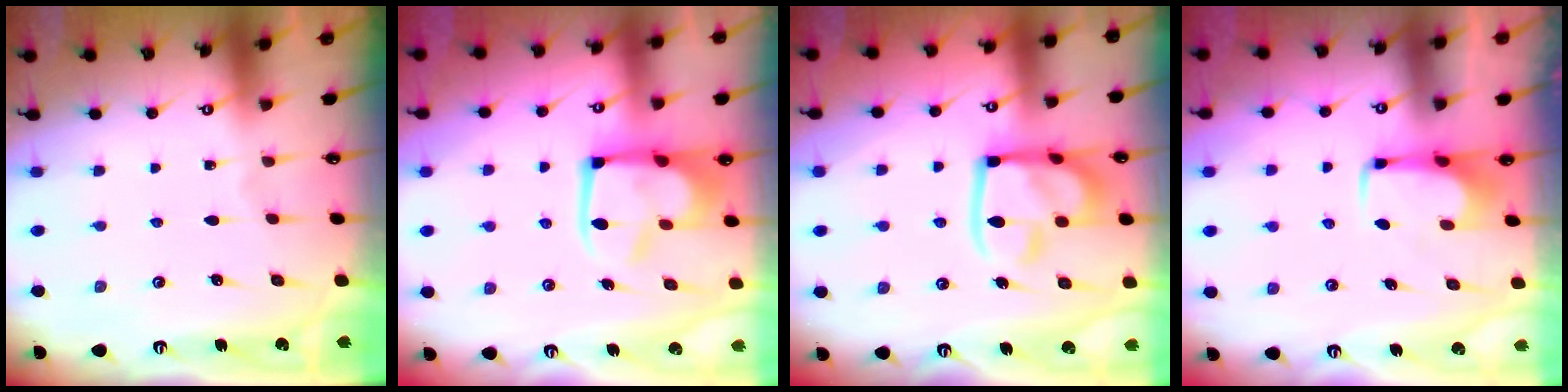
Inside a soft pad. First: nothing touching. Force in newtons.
{"total": 7.6, "press": 7.5, "slide": 1.2}
{"total": 16.2, "press": 16.1, "slide": 1.8}
{"total": 1.5, "press": 1.5, "slide": 0.5}